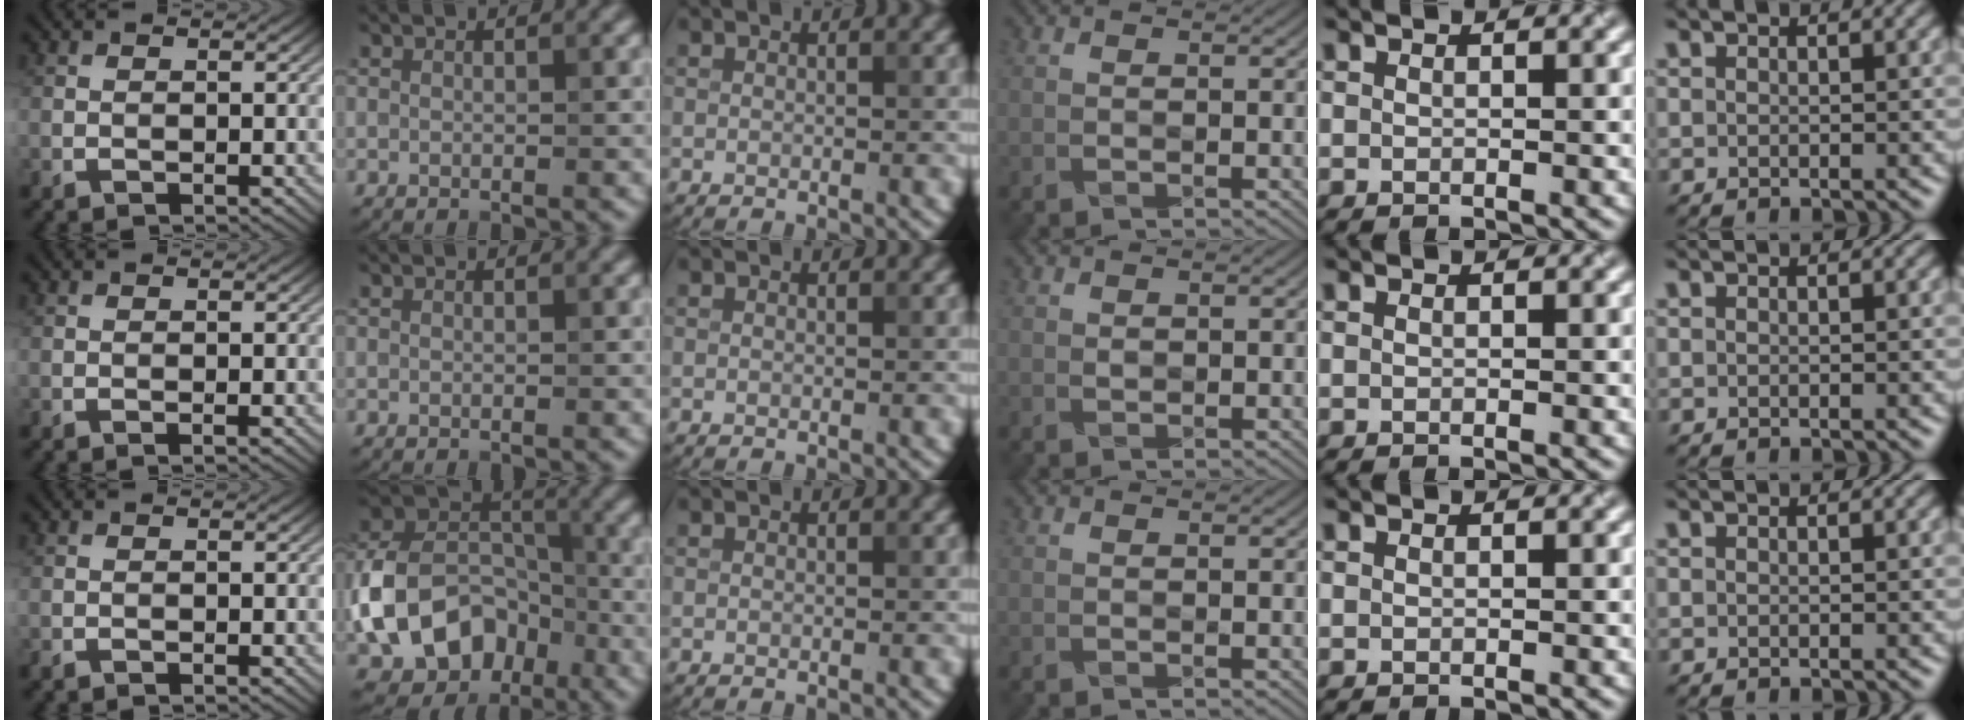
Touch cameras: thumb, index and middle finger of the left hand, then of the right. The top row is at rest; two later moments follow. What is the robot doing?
{"motion": "wrap", "object": "cellophane"}